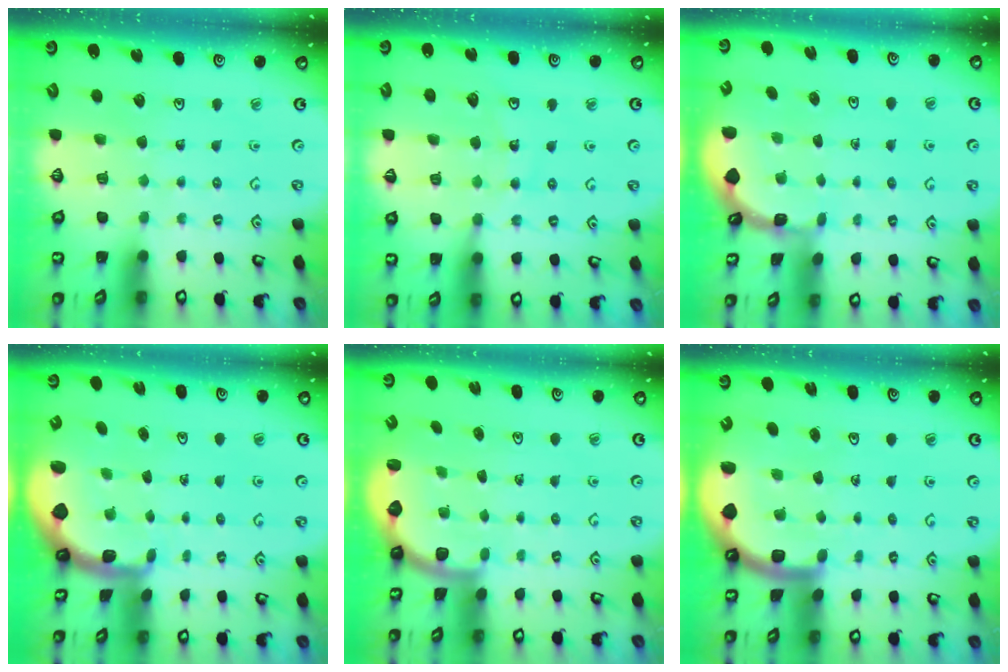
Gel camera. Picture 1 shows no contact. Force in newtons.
{"total": 12.4, "press": 11.9, "slide": 3.6}
{"total": 1.2, "press": 1.2, "slide": 0.2}
{"total": 1.7, "press": 1.7, "slide": 0.3}
{"total": 2.2, "press": 2.1, "slide": 0.8}
{"total": 3.9, "press": 3.9, "slide": 0.4}